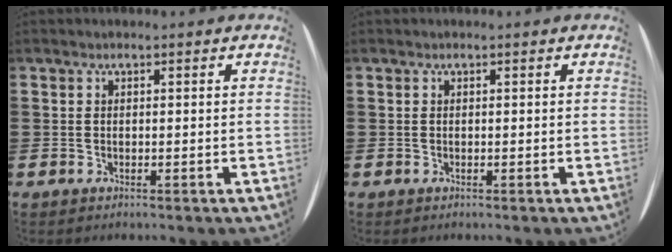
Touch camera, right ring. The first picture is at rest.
{"total": 0.0}